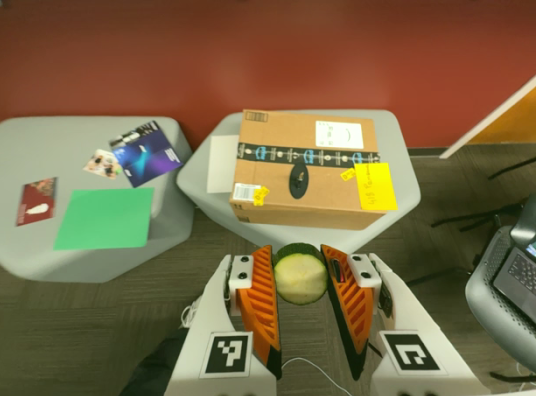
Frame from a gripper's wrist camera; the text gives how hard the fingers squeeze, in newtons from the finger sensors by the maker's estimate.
{"total": 11.6, "left": 11.7, "right": 11.5}